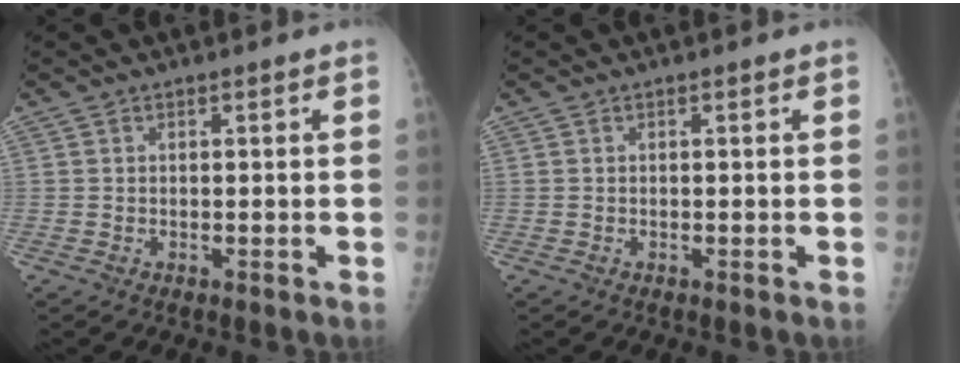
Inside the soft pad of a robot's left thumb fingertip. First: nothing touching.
{"total": 0.0}